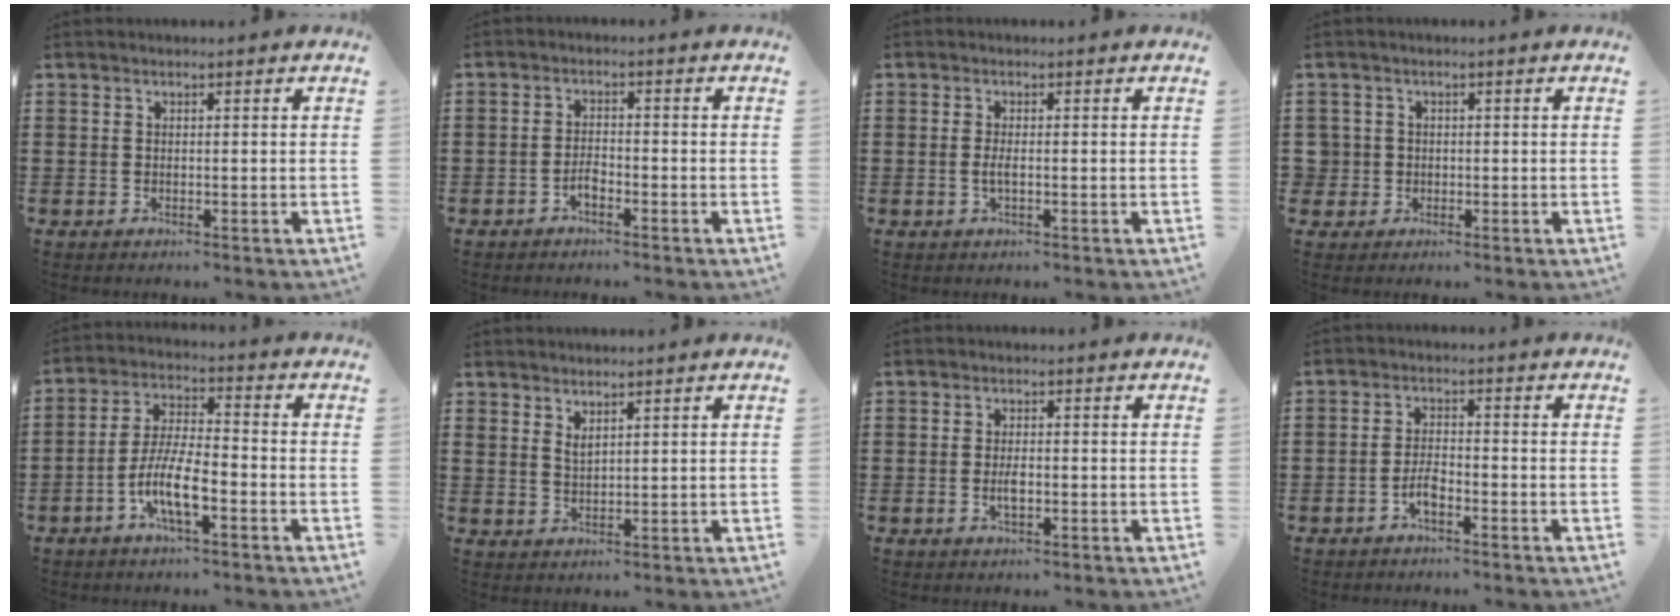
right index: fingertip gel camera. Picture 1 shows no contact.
{"total": 2.2, "force": [-1.4, 0.9, 1.4], "torque": [-0.031, 0.004, -0.028]}
{"total": 1.7, "force": [-0.3, 0.3, 1.6], "torque": [-0.037, -0.005, -0.008]}
{"total": 2.3, "force": [-0.3, 2.2, 0.2], "torque": [-0.016, 0.007, -0.009]}
{"total": 8.6, "force": [-3.7, 2.5, 7.3], "torque": [-0.166, -0.010, -0.075]}
{"total": 1.9, "force": [1.6, 0.6, 0.7], "torque": [-0.015, 0.002, 0.030]}
{"total": 2.5, "force": [-0.5, 1.0, 2.3], "torque": [-0.044, 0.001, -0.009]}
{"total": 3.2, "force": [-1.8, 1.1, 2.4], "torque": [-0.059, 0.001, -0.038]}